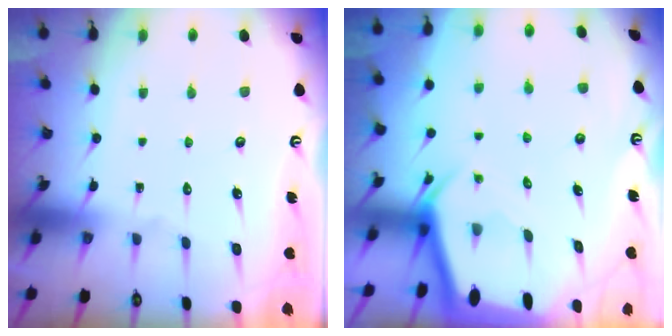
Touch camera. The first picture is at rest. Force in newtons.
{"total": 3.5, "press": 3.5, "slide": 0.4}